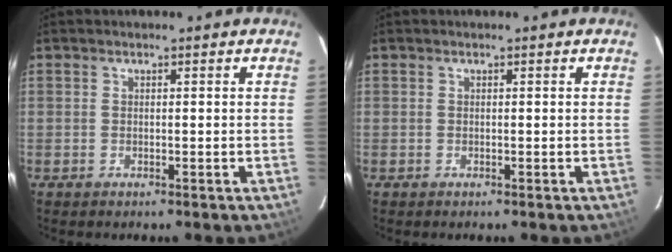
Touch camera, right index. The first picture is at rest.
{"total": 0.0}